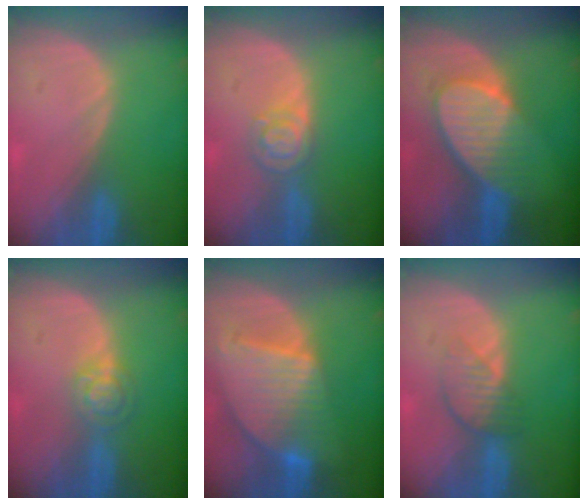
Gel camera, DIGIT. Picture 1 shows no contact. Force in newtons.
{"total": 4.7, "press": 4.1, "slide": 2.3}
{"total": 8.1, "press": 7.6, "slide": 2.8}
{"total": 4.0, "press": 3.6, "slide": 1.6}
{"total": 9.6, "press": 8.4, "slide": 4.8}
{"total": 4.2, "press": 3.7, "slide": 1.8}